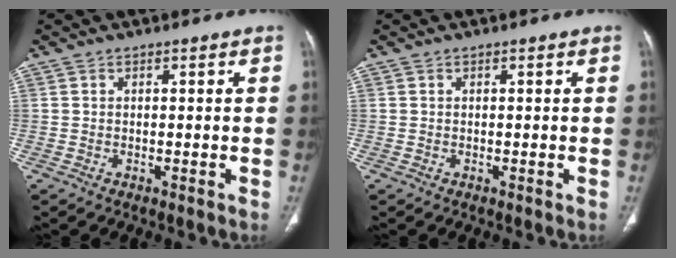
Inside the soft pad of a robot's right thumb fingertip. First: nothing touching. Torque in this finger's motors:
{"motor_torque": [0.09, 0.10, -0.02, 0.02, 0.04]}